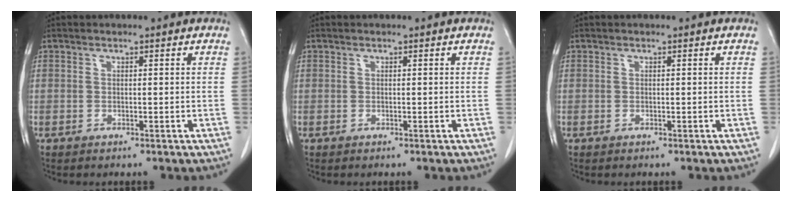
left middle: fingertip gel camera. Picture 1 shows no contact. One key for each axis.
{"total": 0.0}
{"total": 0.0}